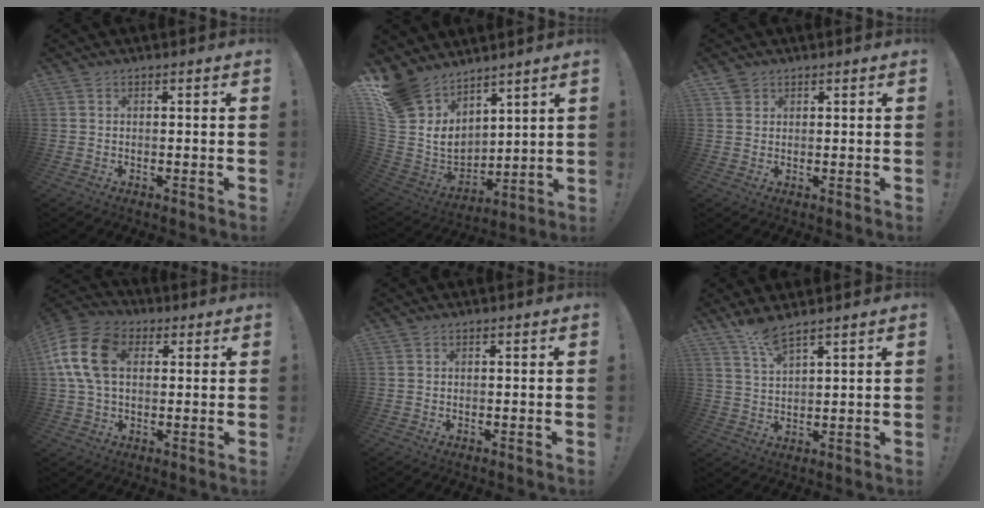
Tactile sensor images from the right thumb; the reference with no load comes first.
{"total": 13.8, "force": [9.8, 8.4, 4.8], "torque": [-0.116, -0.075, 0.198]}
{"total": 2.0, "force": [1.4, 1.3, 0.4], "torque": [-0.005, -0.005, 0.027]}
{"total": 15.6, "force": [3.3, 10.7, 10.9], "torque": [-0.222, 0.009, 0.063]}
{"total": 0.0}
{"total": 5.9, "force": [4.9, 0.5, 3.3], "torque": [-0.066, -0.029, 0.086]}